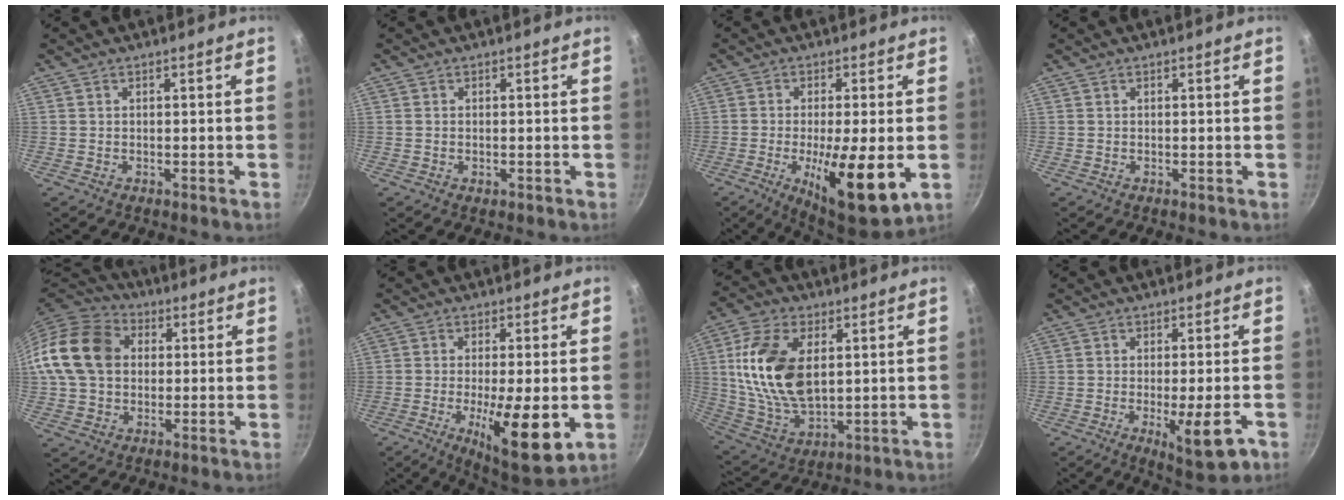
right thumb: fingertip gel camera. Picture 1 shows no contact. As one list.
[{"total": 0.7, "force": [-0.2, 0.4, 0.5], "torque": [-0.009, 0.000, -0.003]}, {"total": 13.4, "force": [-3.2, 3.2, 12.6], "torque": [-0.199, -0.005, -0.046]}, {"total": 0.0}, {"total": 15.3, "force": [2.1, 12.1, 9.2], "torque": [-0.155, 0.026, 0.023]}, {"total": 13.1, "force": [-2.9, 3.4, 12.3], "torque": [-0.190, -0.007, -0.040]}, {"total": 17.9, "force": [3.4, 10.5, 14.0], "torque": [-0.257, -0.011, 0.075]}, {"total": 9.5, "force": [-3.3, 2.3, 8.6], "torque": [-0.112, -0.001, -0.040]}]